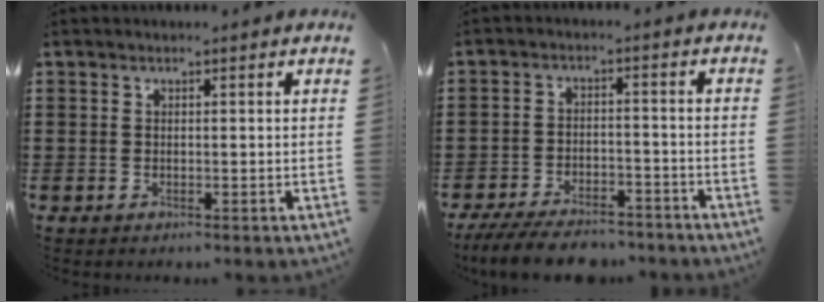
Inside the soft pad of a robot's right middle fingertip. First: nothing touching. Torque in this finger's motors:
{"motor_torque": [0.79, 0.64, 0.21, 0.10]}